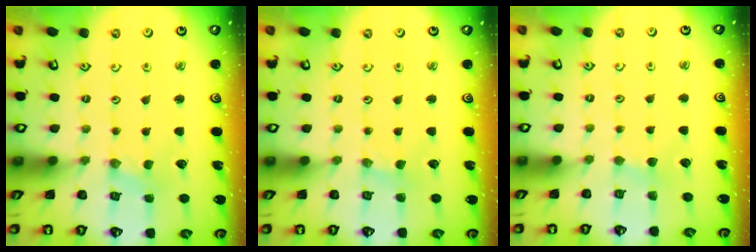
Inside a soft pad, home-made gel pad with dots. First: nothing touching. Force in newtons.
{"total": 0.6, "press": 0.6, "slide": 0.2}
{"total": 2.1, "press": 2.1, "slide": 0.3}